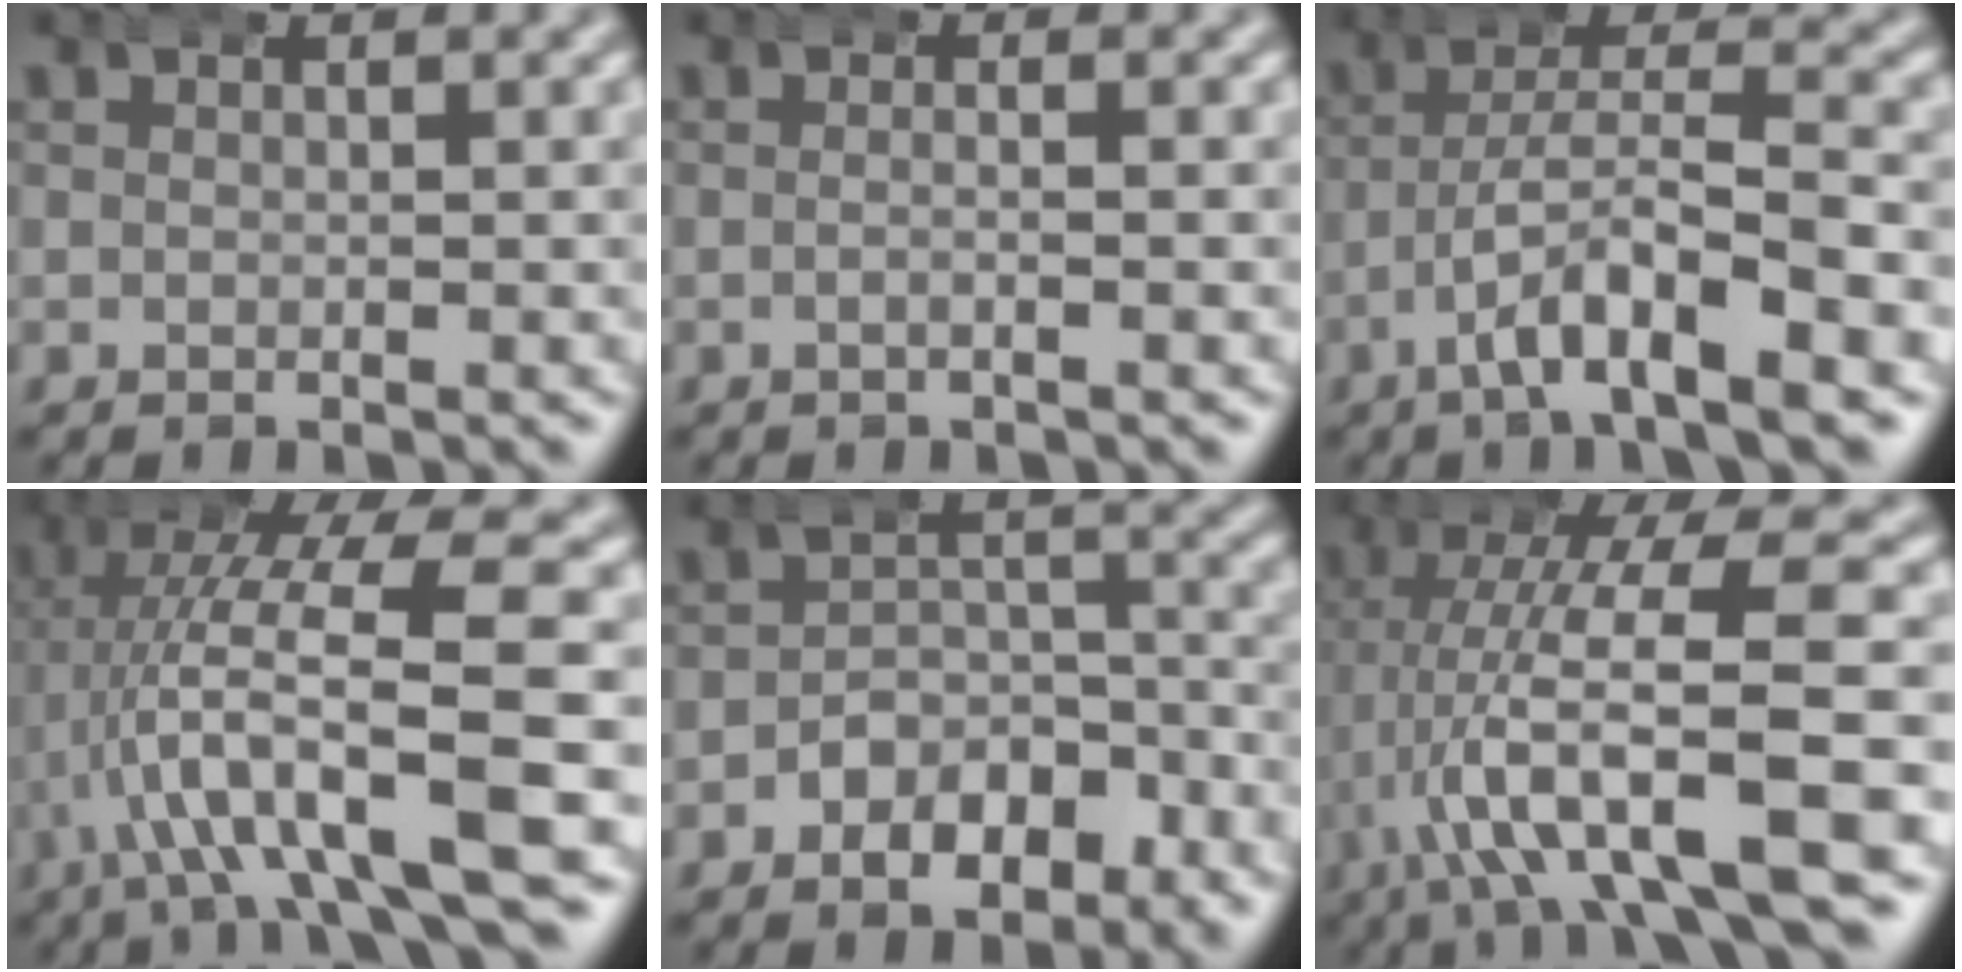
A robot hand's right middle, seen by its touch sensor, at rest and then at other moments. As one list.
[{"total": 1.2, "force": [-0.7, 0.1, 1.0], "torque": [-0.017, 0.001, -0.015]}, {"total": 6.3, "force": [-3.0, 1.8, 5.2], "torque": [-0.087, 0.002, -0.051]}, {"total": 9.6, "force": [-1.3, 3.2, 9.0], "torque": [-0.168, -0.012, -0.015]}, {"total": 5.7, "force": [-4.2, 3.2, 2.1], "torque": [-0.022, -0.001, -0.069]}, {"total": 10.8, "force": [-1.7, 4.0, 9.9], "torque": [-0.177, -0.013, -0.019]}]